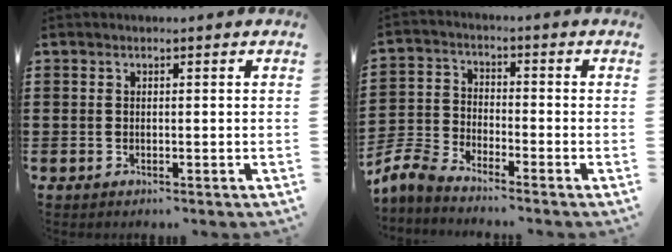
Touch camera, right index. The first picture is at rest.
{"total": 5.5, "force": [-5.3, 0.6, 1.3], "torque": [-0.058, -0.008, -0.113]}